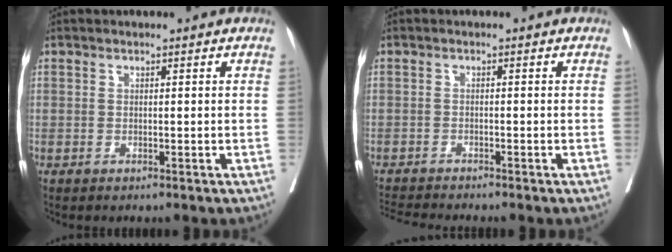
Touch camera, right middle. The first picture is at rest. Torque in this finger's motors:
{"motor_torque": [0.79, -0.85, 0.15, 0.02]}